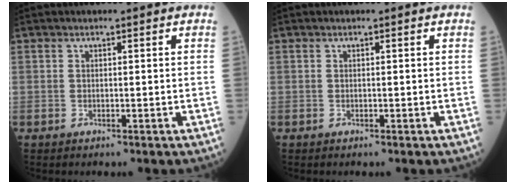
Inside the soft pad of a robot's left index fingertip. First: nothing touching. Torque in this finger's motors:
{"motor_torque": [0.00, 0.00, 0.00, 0.00]}